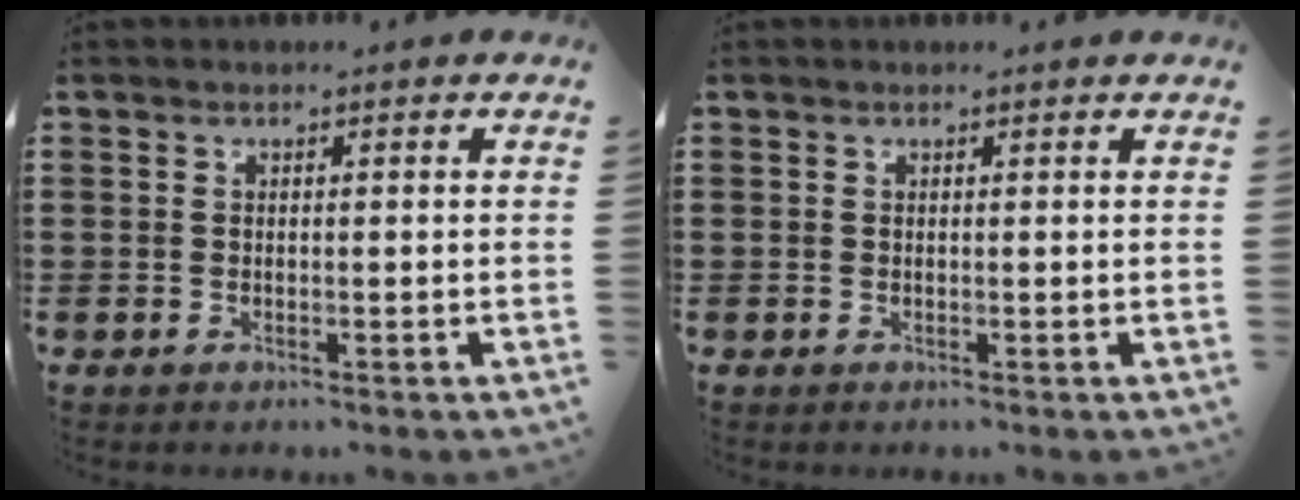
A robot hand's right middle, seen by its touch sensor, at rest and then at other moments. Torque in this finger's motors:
{"motor_torque": [-0.15, -0.14, -0.12, -0.02]}